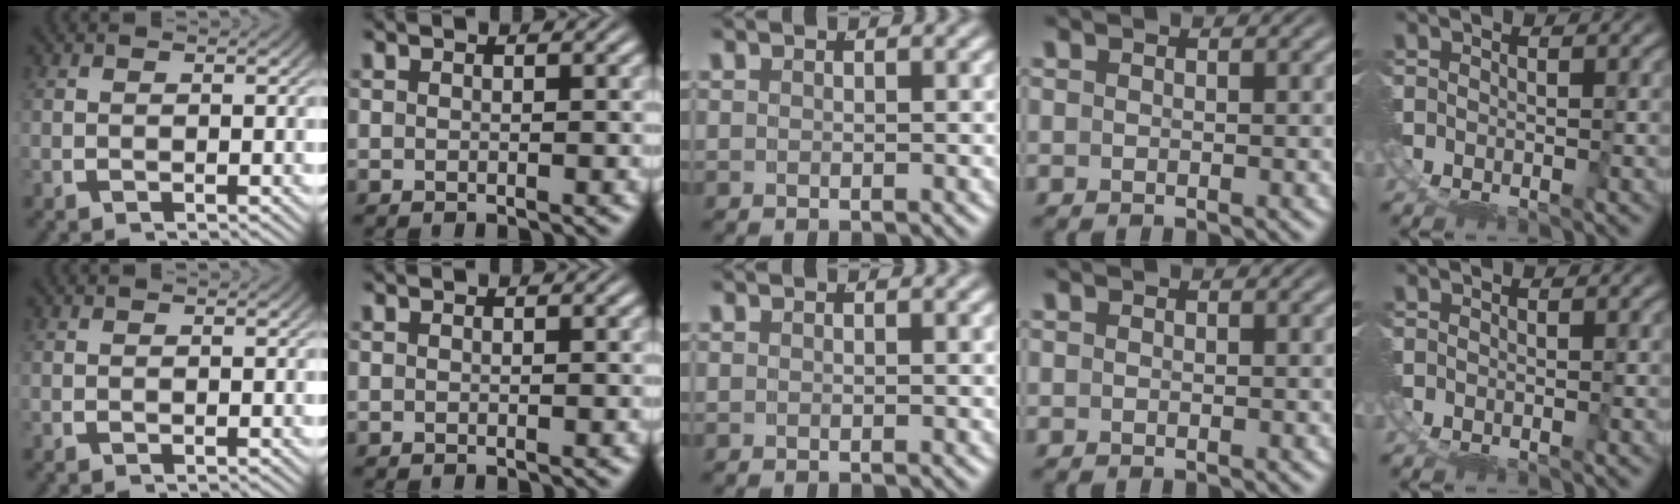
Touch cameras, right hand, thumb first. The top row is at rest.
{}